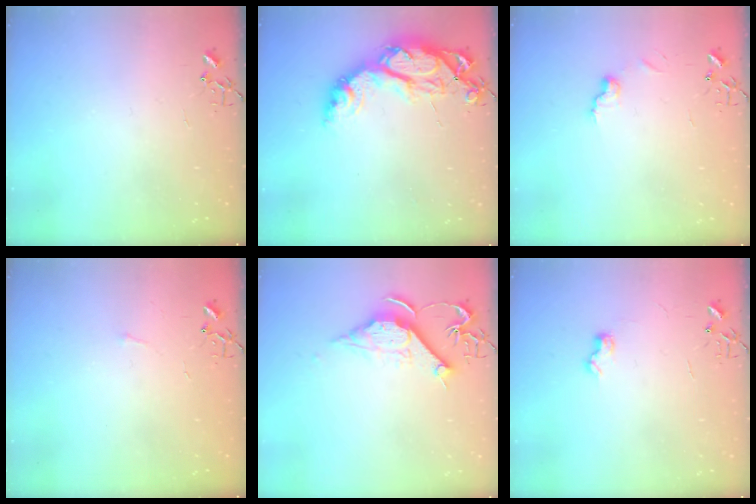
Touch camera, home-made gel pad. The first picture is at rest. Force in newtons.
{"total": 18.0, "press": 17.9, "slide": 1.7}
{"total": 6.6, "press": 6.6, "slide": 0.1}
{"total": 2.7, "press": 2.7, "slide": 0.4}
{"total": 11.7, "press": 11.6, "slide": 1.1}
{"total": 6.3, "press": 6.3, "slide": 0.8}